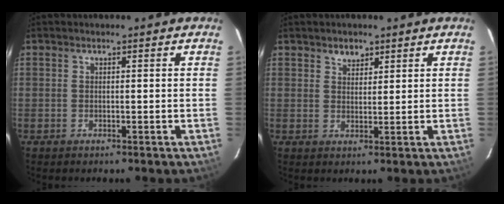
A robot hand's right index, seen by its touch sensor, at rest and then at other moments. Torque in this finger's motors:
{"motor_torque": [-0.02, 0.03, 0.04, 0.02]}